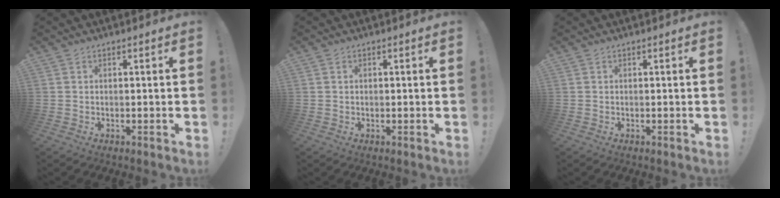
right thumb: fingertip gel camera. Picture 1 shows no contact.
{"total": 0.6, "force": [0.2, 0.5, 0.2], "torque": [-0.005, 0.003, 0.005]}
{"total": 0.0}